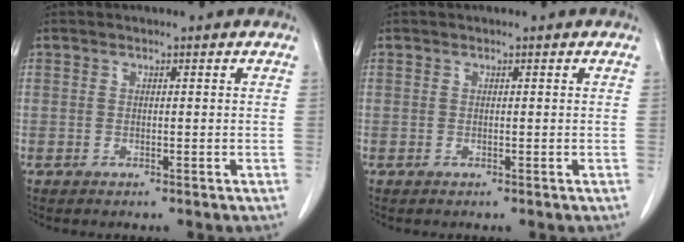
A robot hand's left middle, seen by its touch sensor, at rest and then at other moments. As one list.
[{"total": 0.0}]